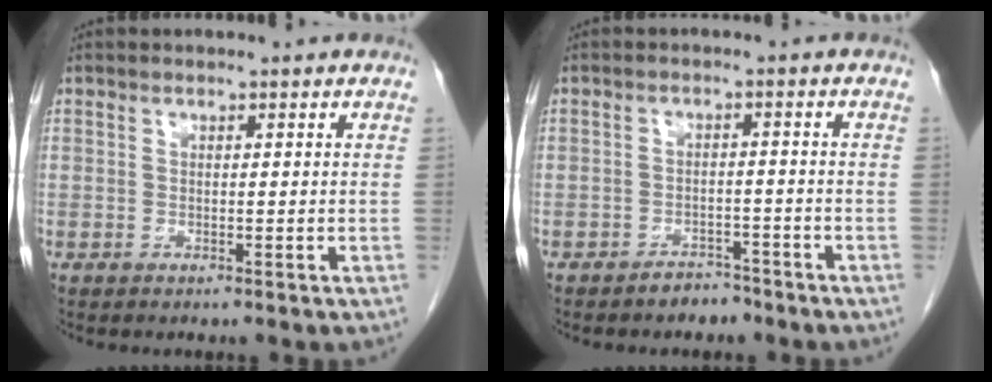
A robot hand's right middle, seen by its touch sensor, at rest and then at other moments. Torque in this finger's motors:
{"motor_torque": [0.27, -0.25, 0.04, 0.01]}